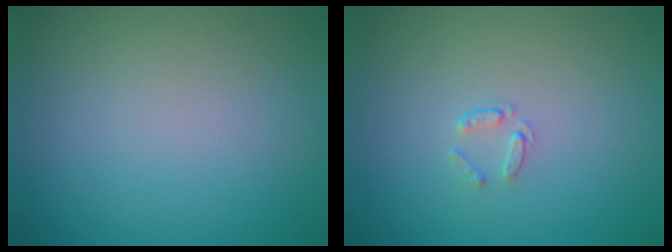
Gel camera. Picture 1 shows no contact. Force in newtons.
{"total": 0.7, "press": 0.5, "slide": 0.5}